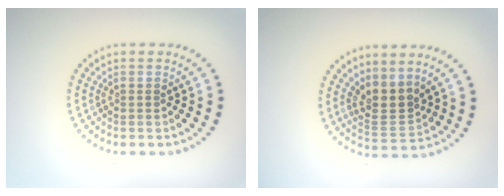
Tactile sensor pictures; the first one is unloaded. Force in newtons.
{"total": 2.9, "press": 2.4, "slide": 1.7}